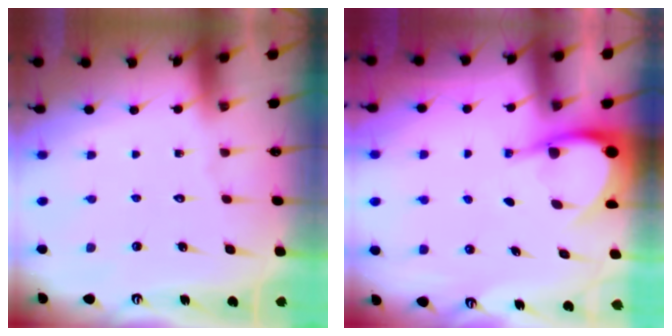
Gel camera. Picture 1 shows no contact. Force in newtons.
{"total": 5.2, "press": 5.2, "slide": 0.4}